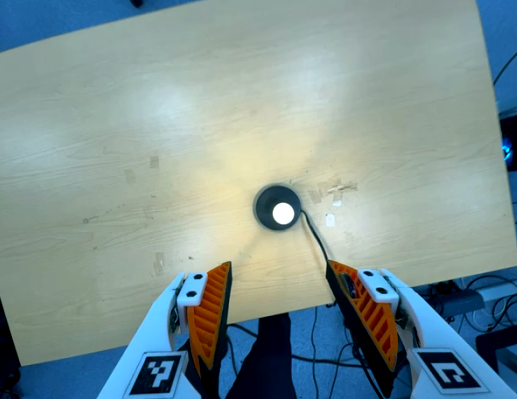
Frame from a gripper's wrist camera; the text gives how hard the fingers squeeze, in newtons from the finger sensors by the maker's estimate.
{"total": 0.0}